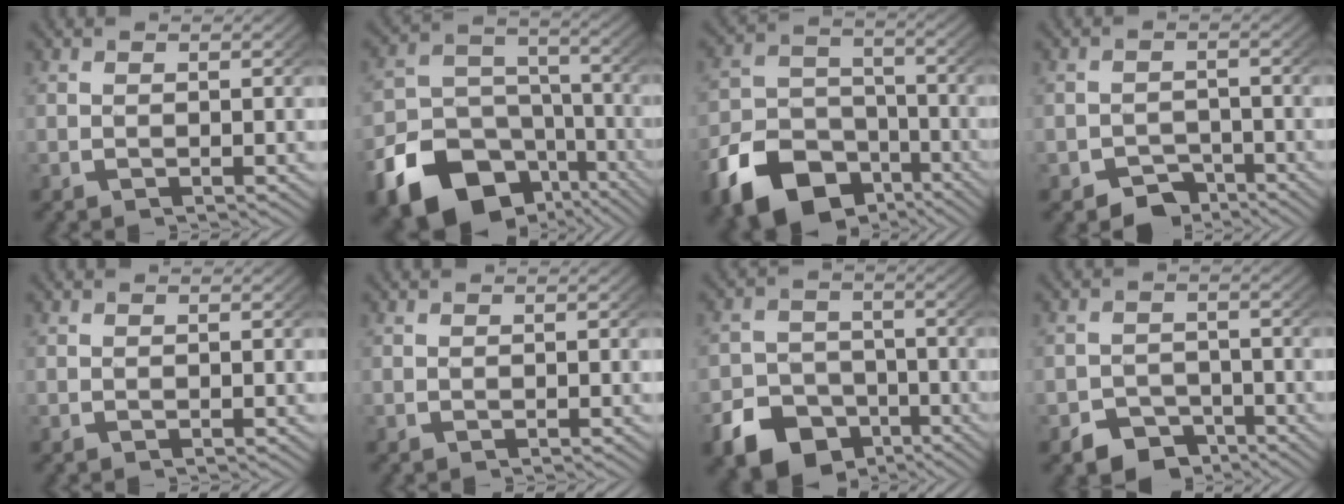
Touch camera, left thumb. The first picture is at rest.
{"total": 14.1, "force": [-7.5, 9.4, 7.4], "torque": [-0.127, -0.049, -0.112]}
{"total": 13.3, "force": [-7.6, 9.0, 6.1], "torque": [-0.108, -0.040, -0.115]}
{"total": 4.2, "force": [-3.1, 2.5, 1.2], "torque": [-0.008, -0.019, -0.052]}
{"total": 0.0}
{"total": 0.0}
{"total": 10.4, "force": [-6.4, 7.4, 3.6], "torque": [-0.045, -0.035, -0.103]}
{"total": 5.5, "force": [-4.0, 3.6, 1.4], "torque": [-0.012, -0.022, -0.067]}